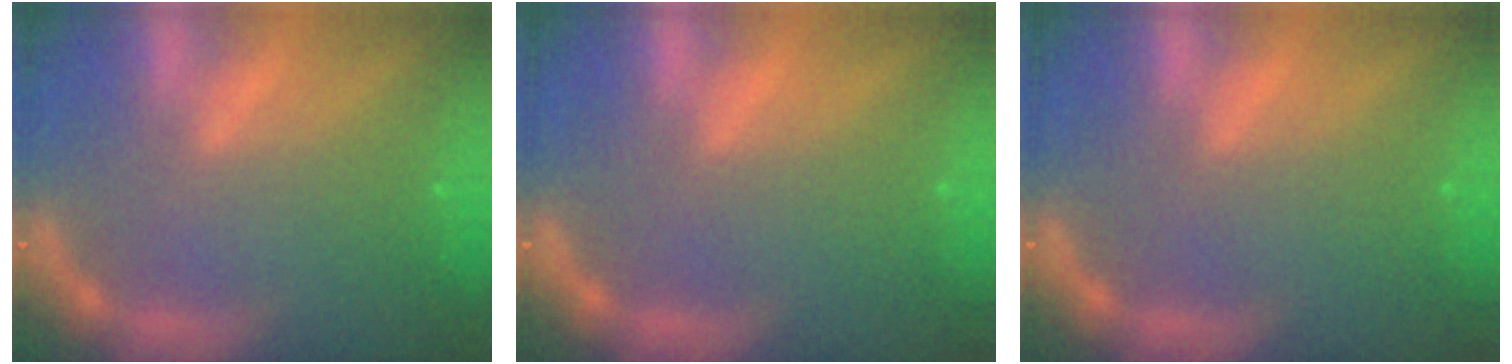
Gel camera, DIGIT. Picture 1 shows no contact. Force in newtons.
{"total": 0.0}
{"total": 0.0}